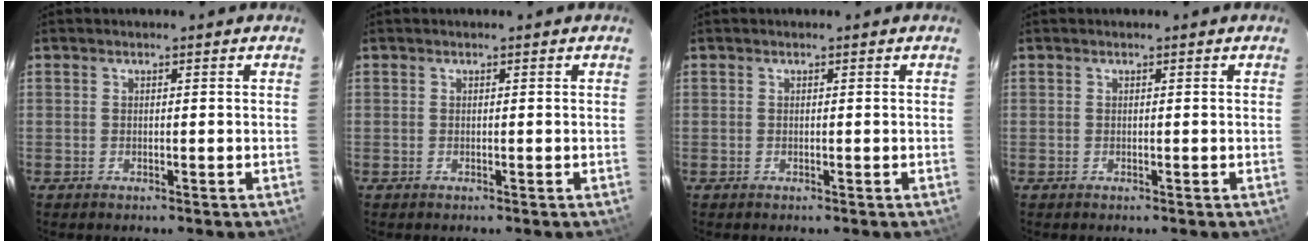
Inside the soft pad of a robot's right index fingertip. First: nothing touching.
{"total": 0.0}
{"total": 0.0}
{"total": 0.0}